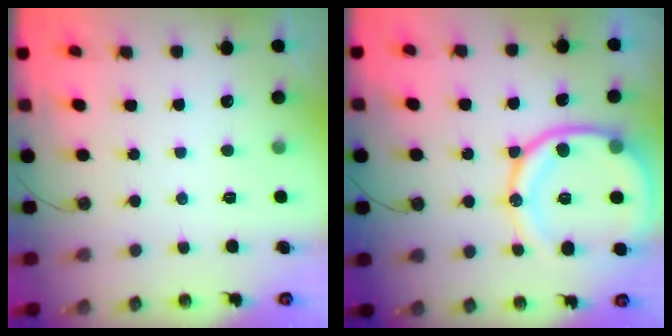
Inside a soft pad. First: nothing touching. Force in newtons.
{"total": 19.1, "press": 19.0, "slide": 2.2}